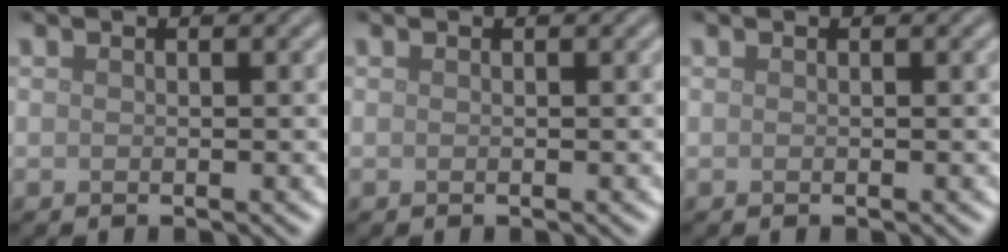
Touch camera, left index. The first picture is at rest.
{"total": 0.0}
{"total": 0.0}